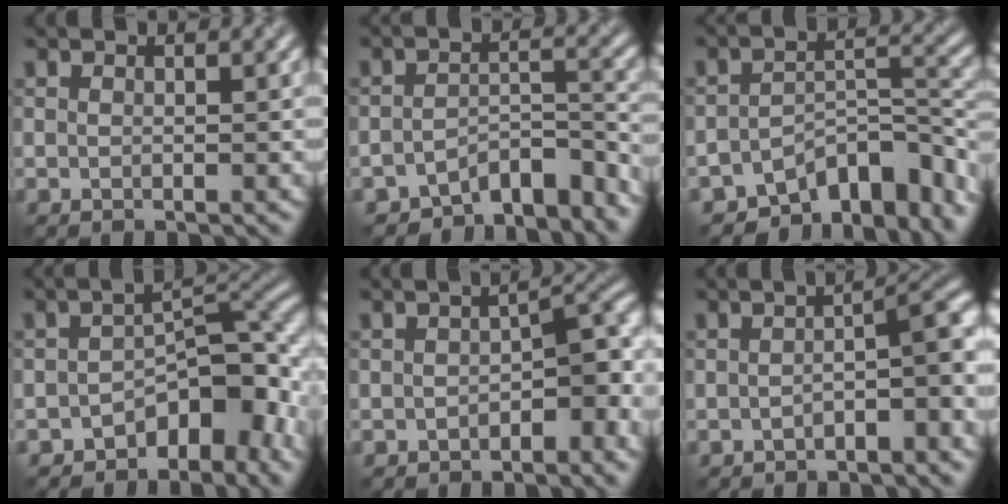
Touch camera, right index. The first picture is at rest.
{"total": 6.4, "force": [-5.5, 2.2, 2.3], "torque": [-0.018, -0.002, -0.087]}
{"total": 9.2, "force": [-6.8, 4.0, 4.7], "torque": [-0.048, -0.013, -0.107]}
{"total": 7.1, "force": [-3.9, 3.7, 4.5], "torque": [-0.035, 0.011, -0.073]}
{"total": 4.8, "force": [-1.9, 2.3, 3.8], "torque": [-0.037, 0.010, -0.034]}
{"total": 4.0, "force": [-1.6, 1.1, 3.6], "torque": [-0.047, 0.015, -0.031]}